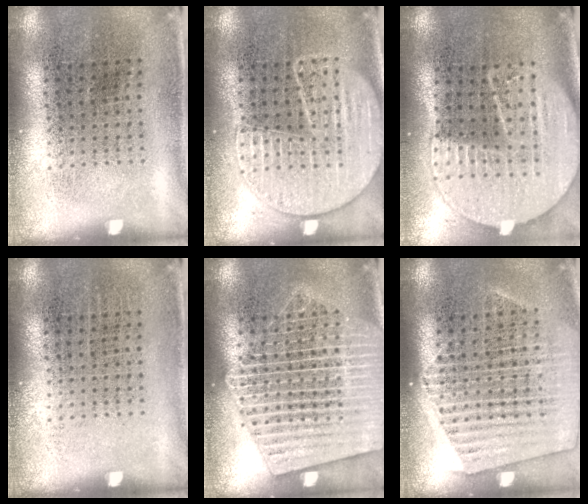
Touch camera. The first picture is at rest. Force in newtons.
{"total": 1.6, "press": 1.6, "slide": 0.1}
{"total": 2.0, "press": 1.8, "slide": 1.0}
{"total": 0.0}
{"total": 2.8, "press": 2.8, "slide": 0.3}
{"total": 1.4, "press": 1.3, "slide": 0.5}